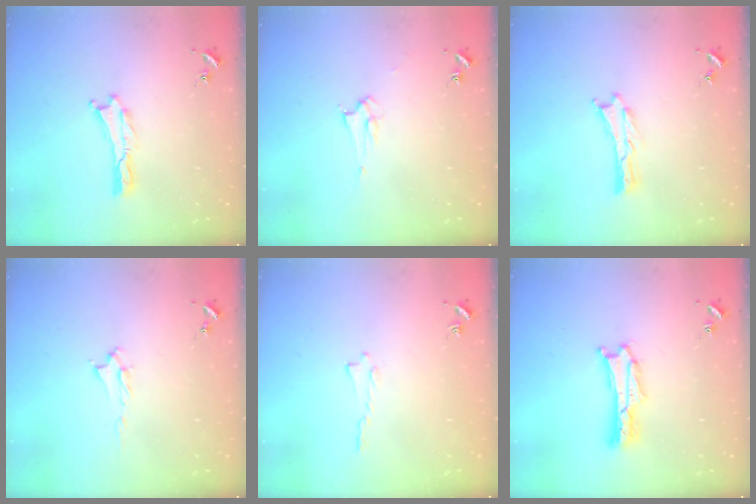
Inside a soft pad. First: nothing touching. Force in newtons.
{"total": 2.1, "press": 2.1, "slide": 0.2}
{"total": 0.0}
{"total": 1.6, "press": 1.6, "slide": 0.2}
{"total": 0.0}
{"total": 1.7, "press": 1.7, "slide": 0.3}